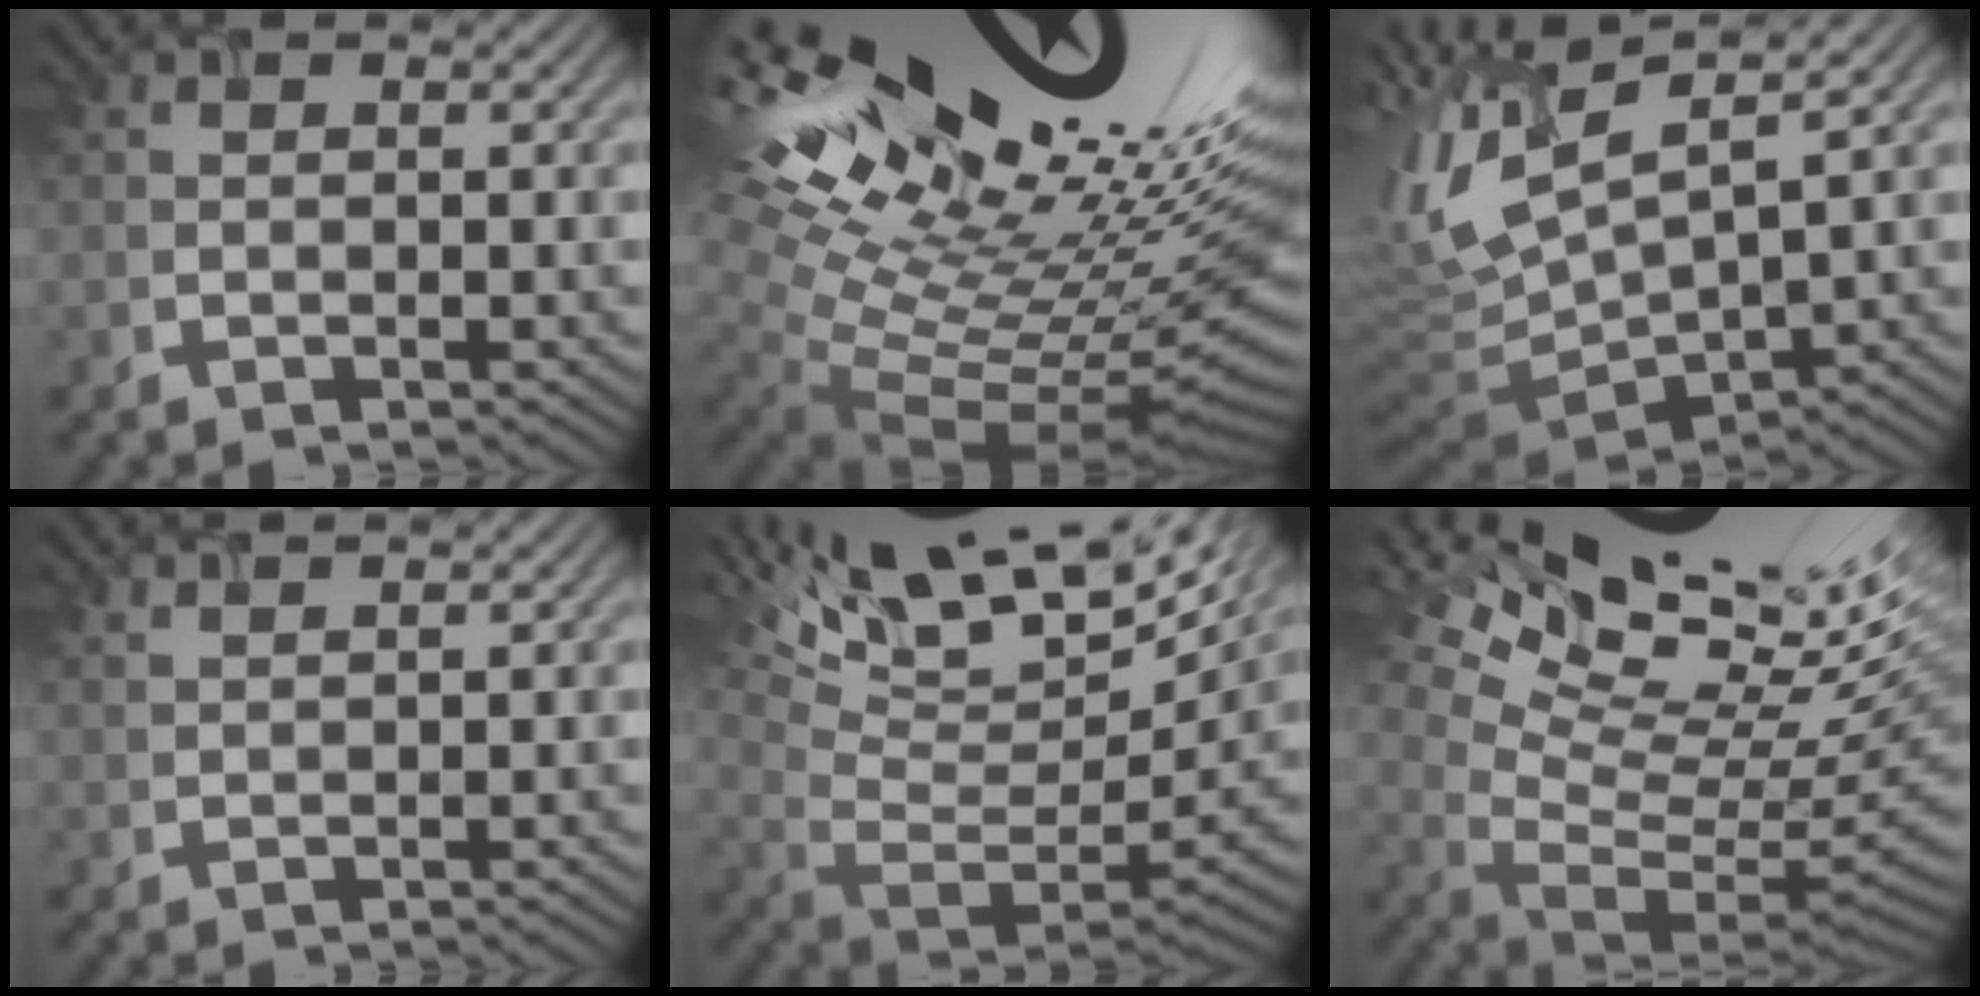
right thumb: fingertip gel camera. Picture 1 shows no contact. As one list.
[{"total": 19.3, "force": [9.0, 8.6, 14.7], "torque": [-0.262, 0.017, 0.191]}, {"total": 12.2, "force": [2.4, 4.2, 11.2], "torque": [-0.275, 0.023, 0.057]}, {"total": 2.0, "force": [2.0, -0.3, 0.1], "torque": [-0.013, 0.006, 0.042]}, {"total": 16.8, "force": [10.0, 5.8, 12.2], "torque": [-0.248, 0.015, 0.176]}, {"total": 17.3, "force": [9.9, 7.8, 11.9], "torque": [-0.202, 0.040, 0.216]}]